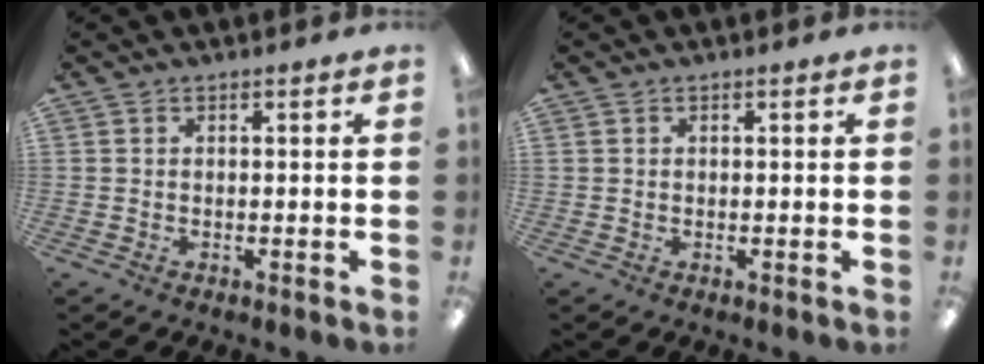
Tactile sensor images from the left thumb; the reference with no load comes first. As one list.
[{"total": 0.8, "force": [0.2, 0.8, 0.0], "torque": [0.002, 0.005, 0.002]}]